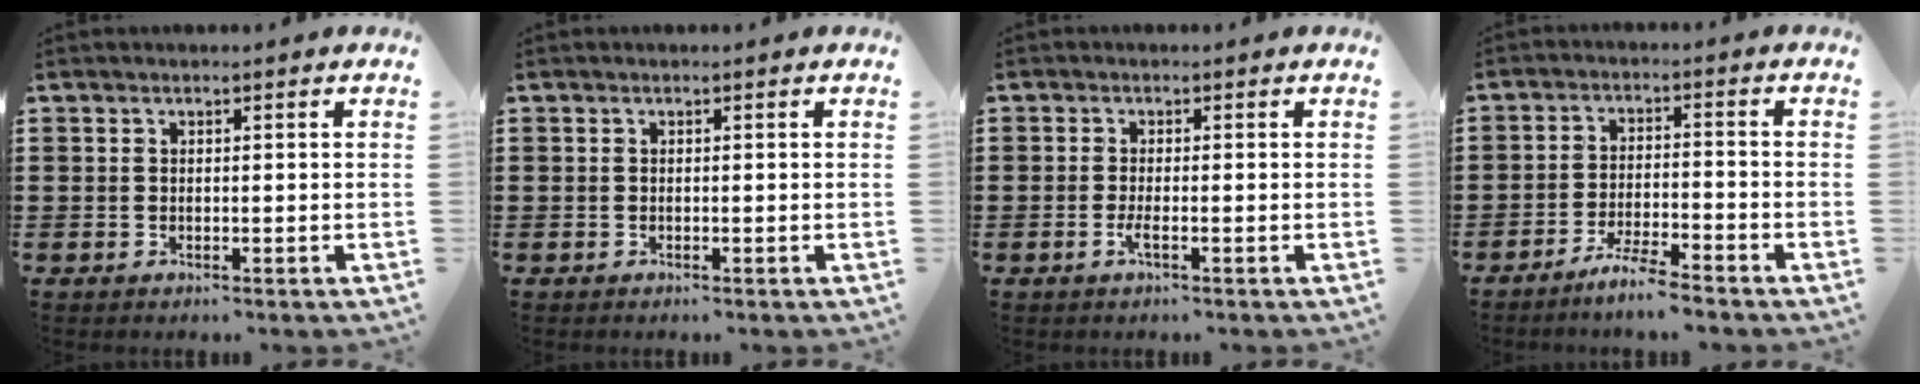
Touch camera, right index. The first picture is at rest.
{"total": 0.0}
{"total": 1.8, "force": [-0.8, 0.2, 1.6], "torque": [-0.043, -0.008, -0.018]}
{"total": 4.6, "force": [-4.2, -0.4, 1.8], "torque": [-0.038, -0.005, -0.082]}